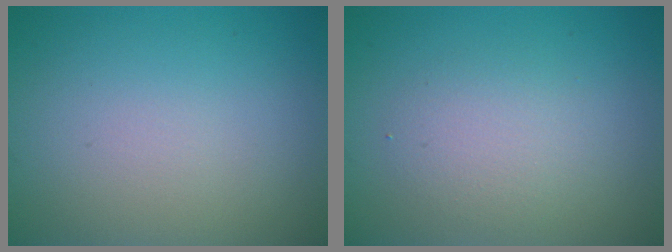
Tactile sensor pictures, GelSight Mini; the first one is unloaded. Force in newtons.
{"total": 2.4, "press": 2.4, "slide": 0.3}